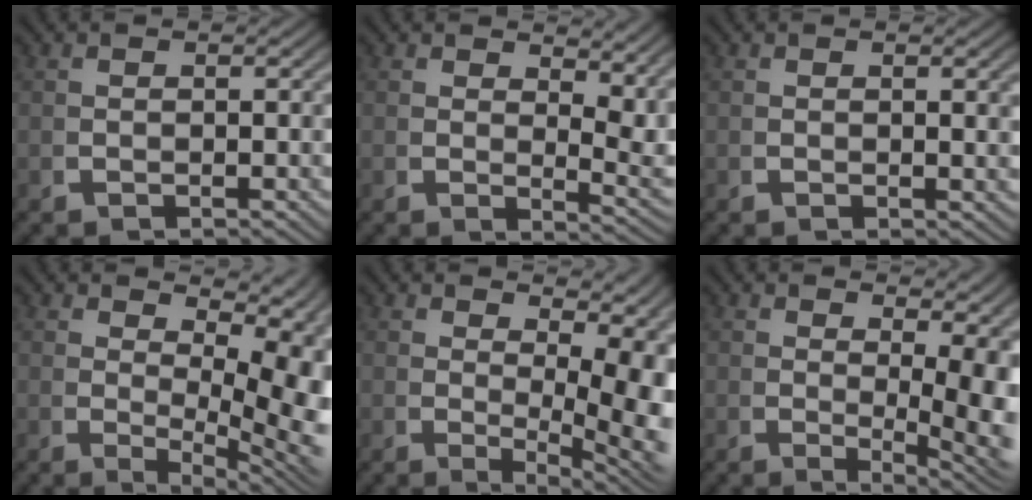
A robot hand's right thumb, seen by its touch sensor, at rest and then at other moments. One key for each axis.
{"total": 4.9, "fx": 1.7, "fy": 2.4, "fz": 3.9, "tx": -0.036, "ty": -0.015, "tz": 0.031}
{"total": 0.9, "fx": 0.3, "fy": 0.0, "fz": 0.8, "tx": -0.011, "ty": -0.002, "tz": 0.005}
{"total": 8.3, "fx": 0.2, "fy": 4.2, "fz": 7.2, "tx": -0.098, "ty": -0.033, "tz": 0.025}
{"total": 8.7, "fx": 0.7, "fy": 4.4, "fz": 7.4, "tx": -0.091, "ty": -0.034, "tz": 0.027}
{"total": 6.3, "fx": 0.4, "fy": 2.9, "fz": 5.6, "tx": -0.063, "ty": -0.029, "tz": 0.017}